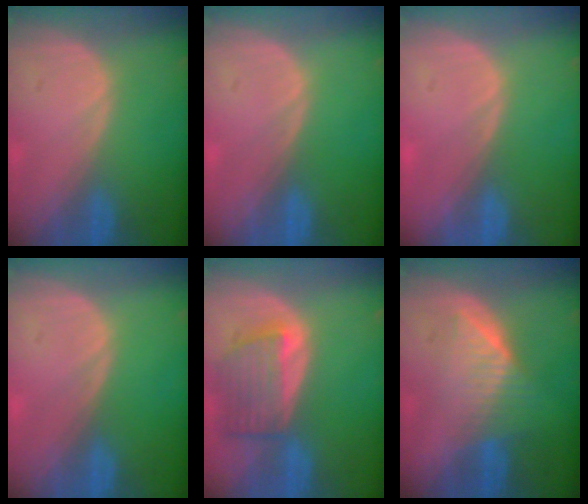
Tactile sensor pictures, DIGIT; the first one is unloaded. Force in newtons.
{"total": 0.0}
{"total": 0.5, "press": 0.1, "slide": 0.5}
{"total": 0.0}
{"total": 6.8, "press": 6.5, "slide": 2.2}
{"total": 6.4, "press": 6.0, "slide": 2.2}